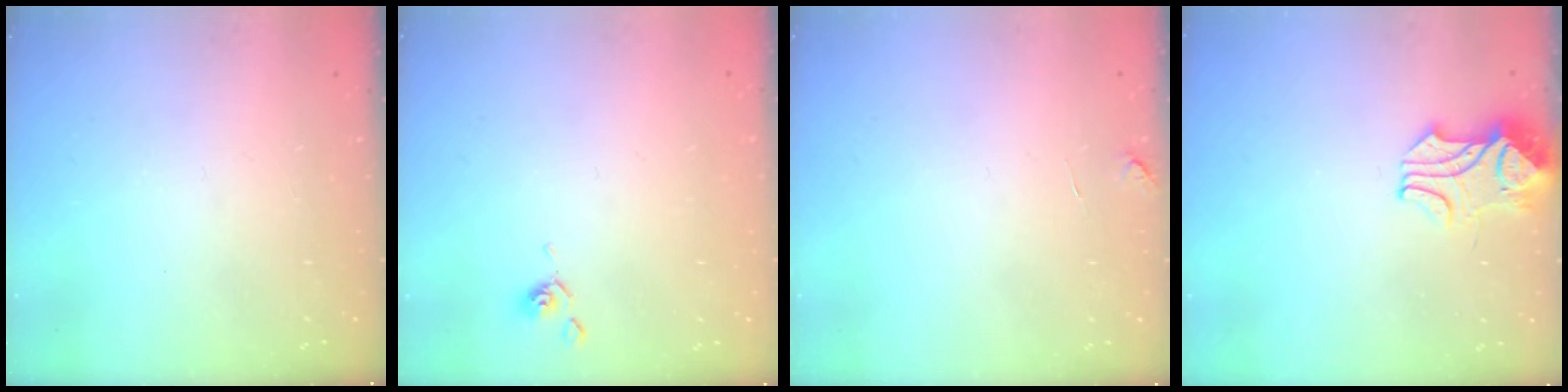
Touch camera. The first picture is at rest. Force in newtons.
{"total": 2.3, "press": 2.3, "slide": 0.2}
{"total": 1.3, "press": 1.2, "slide": 0.5}
{"total": 2.5, "press": 2.3, "slide": 0.9}